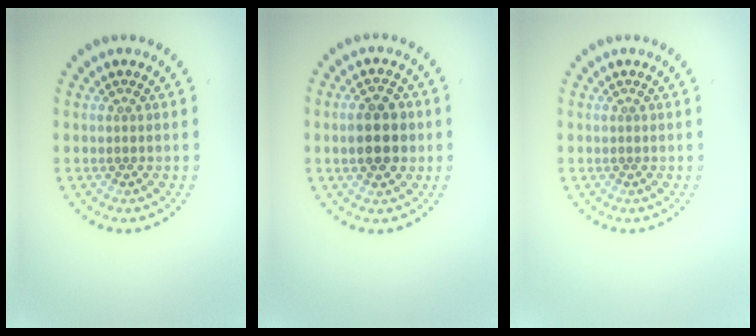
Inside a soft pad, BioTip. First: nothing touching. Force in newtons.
{"total": 4.3, "press": 4.3, "slide": 0.2}
{"total": 0.0}